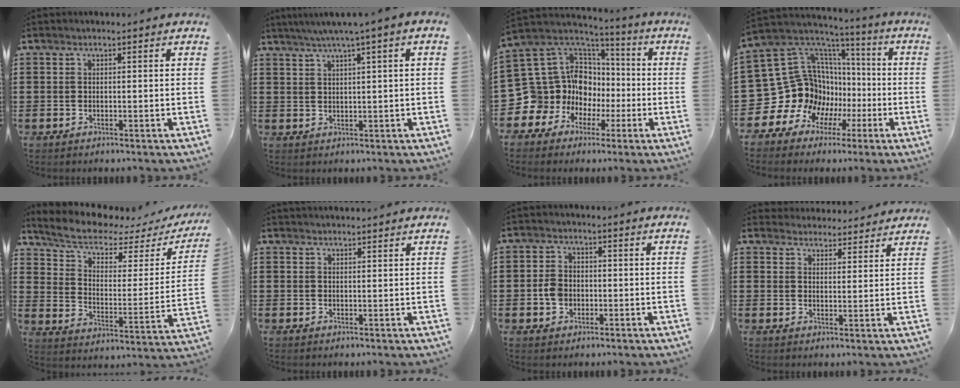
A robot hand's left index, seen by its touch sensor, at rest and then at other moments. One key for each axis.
{"total": 2.9, "fx": 1.5, "fy": -0.5, "fz": 2.4, "tx": -0.047, "ty": -0.001, "tz": 0.025}
{"total": 13.6, "fx": -1.6, "fy": 13.0, "fz": 3.9, "tx": -0.141, "ty": -0.036, "tz": -0.004}
{"total": 16.5, "fx": -2.8, "fy": 15.0, "fz": 6.3, "tx": -0.188, "ty": -0.043, "tz": 0.000}
{"total": 6.5, "fx": 5.1, "fy": 2.0, "fz": 3.5, "tx": -0.093, "ty": -0.031, "tz": 0.088}
{"total": 1.4, "fx": 1.4, "fy": 0.0, "fz": 0.2, "tx": -0.006, "ty": 0.000, "tz": 0.027}
{"total": 3.3, "fx": -0.6, "fy": 2.7, "fz": 1.9, "tx": -0.048, "ty": 0.002, "tz": -0.013}
{"total": 3.7, "fx": 3.7, "fy": 0.5, "fz": 0.1, "tx": -0.014, "ty": -0.014, "tz": 0.069}